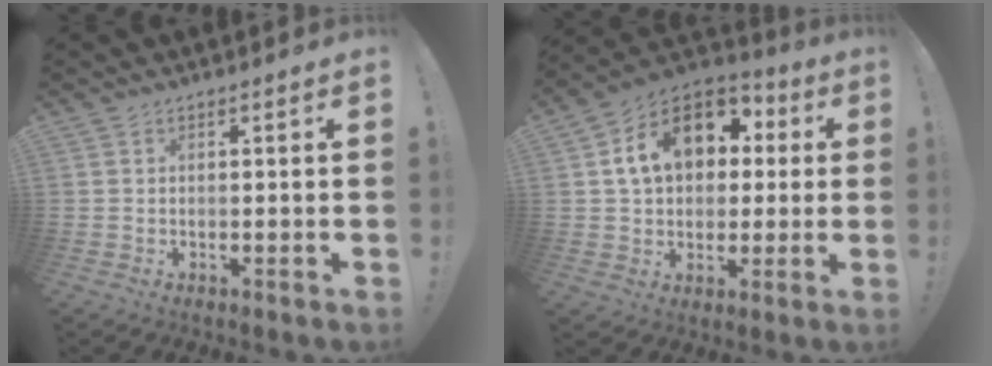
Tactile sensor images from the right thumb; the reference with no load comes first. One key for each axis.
{"total": 17.1, "fx": 5.1, "fy": 12.4, "fz": 10.6, "tx": -0.165, "ty": -0.002, "tz": 0.098}